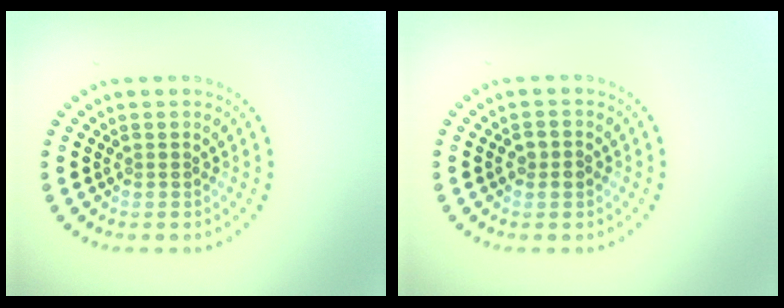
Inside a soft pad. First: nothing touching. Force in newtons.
{"total": 1.5, "press": 1.5, "slide": 0.2}